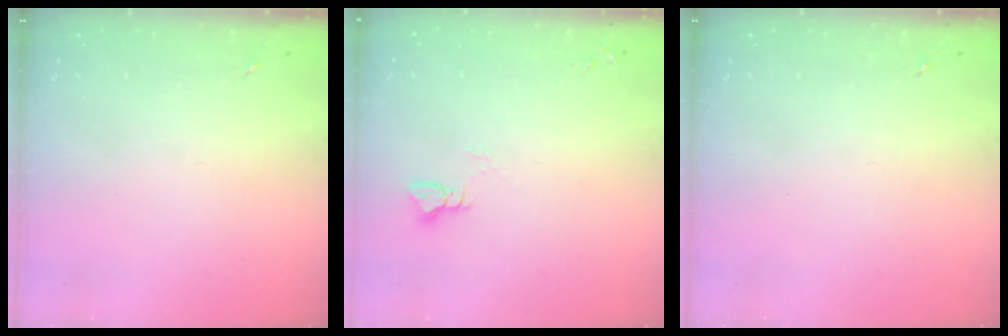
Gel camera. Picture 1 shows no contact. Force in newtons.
{"total": 2.9, "press": 2.9, "slide": 0.3}
{"total": 0.0}